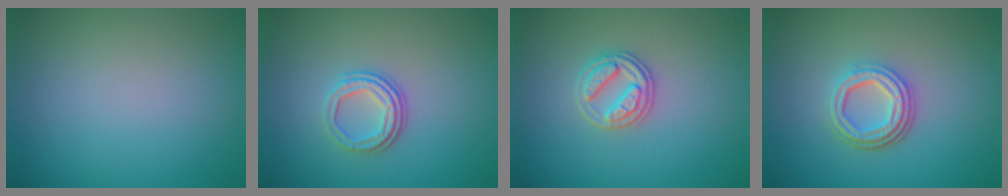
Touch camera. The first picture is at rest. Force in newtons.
{"total": 3.1, "press": 2.3, "slide": 2.0}
{"total": 2.7, "press": 2.7, "slide": 0.5}
{"total": 4.2, "press": 3.1, "slide": 2.7}